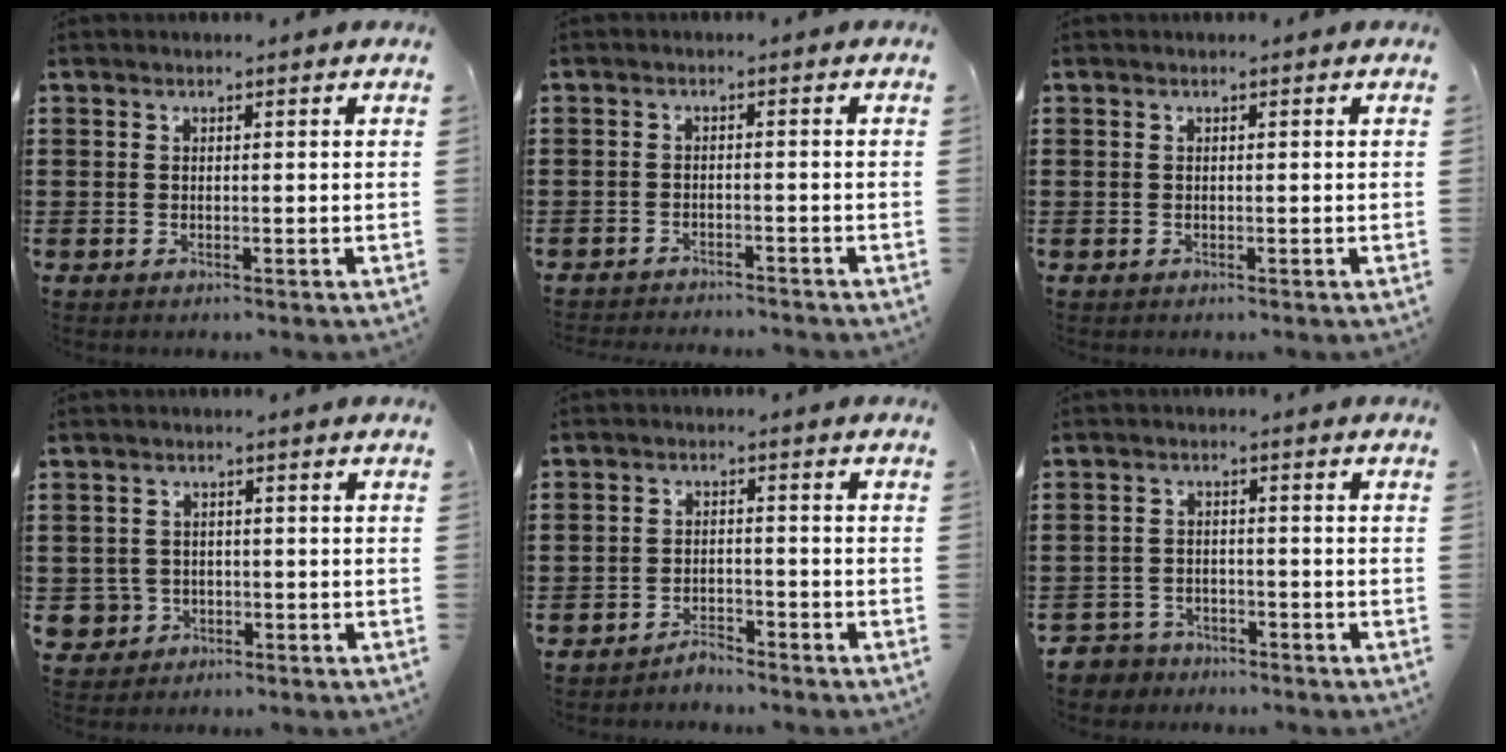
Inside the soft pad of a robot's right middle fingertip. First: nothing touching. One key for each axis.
{"total": 2.0, "fx": -2.0, "fy": 0.0, "fz": 0.0, "tx": -0.006, "ty": -0.001, "tz": -0.043}
{"total": 0.0}
{"total": 3.0, "fx": -1.0, "fy": 2.7, "fz": 0.6, "tx": -0.028, "ty": 0.000, "tz": -0.024}
{"total": 3.1, "fx": -3.1, "fy": 0.6, "fz": -0.1, "tx": -0.006, "ty": 0.004, "tz": -0.066}
{"total": 3.3, "fx": -3.1, "fy": 1.0, "fz": -0.3, "tx": -0.012, "ty": -0.003, "tz": -0.071}